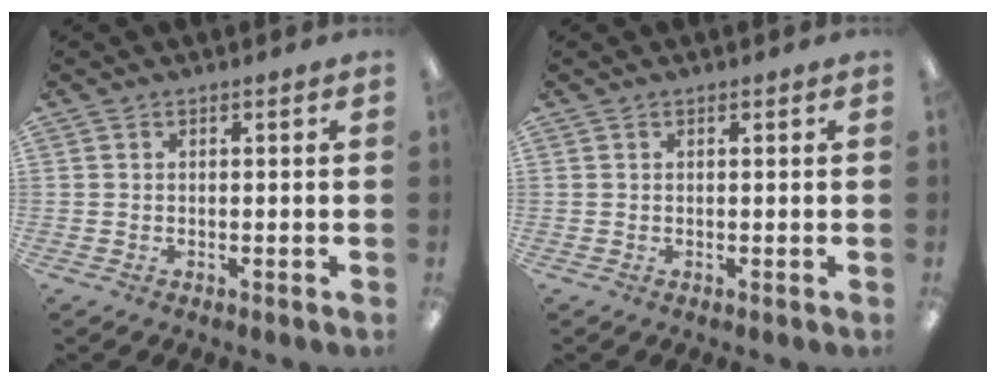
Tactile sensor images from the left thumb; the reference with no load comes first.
{"total": 0.0}